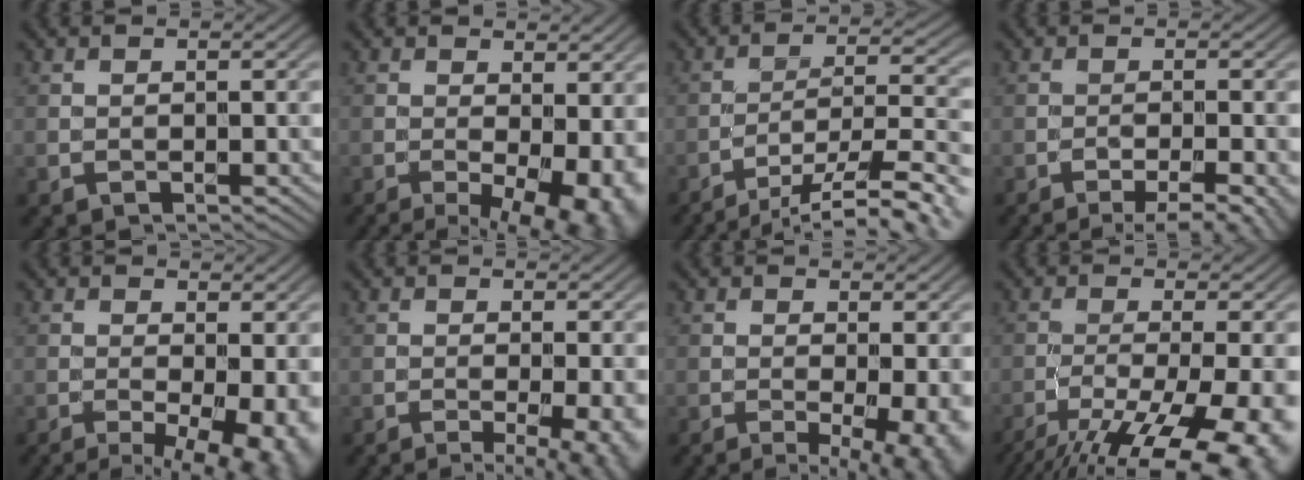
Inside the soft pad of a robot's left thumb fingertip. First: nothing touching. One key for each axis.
{"total": 11.3, "fx": -2.9, "fy": 4.8, "fz": 9.8, "tx": -0.131, "ty": -0.013, "tz": -0.025}
{"total": 14.5, "fx": -11.1, "fy": 3.3, "fz": 8.7, "tx": -0.121, "ty": 0.001, "tz": -0.140}
{"total": 6.7, "fx": -3.7, "fy": 1.5, "fz": 5.3, "tx": -0.066, "ty": -0.001, "tz": -0.043}
{"total": 10.4, "fx": -3.1, "fy": 3.9, "fz": 9.2, "tx": -0.130, "ty": -0.010, "tz": -0.034}
{"total": 7.0, "fx": -2.0, "fy": 1.8, "fz": 6.4, "tx": -0.082, "ty": -0.009, "tz": -0.019}
{"total": 7.6, "fx": -1.8, "fy": 2.3, "fz": 7.1, "tx": -0.089, "ty": -0.003, "tz": -0.018}
{"total": 15.1, "fx": -8.7, "fy": 4.4, "fz": 11.6, "tx": -0.189, "ty": -0.033, "tz": -0.114}